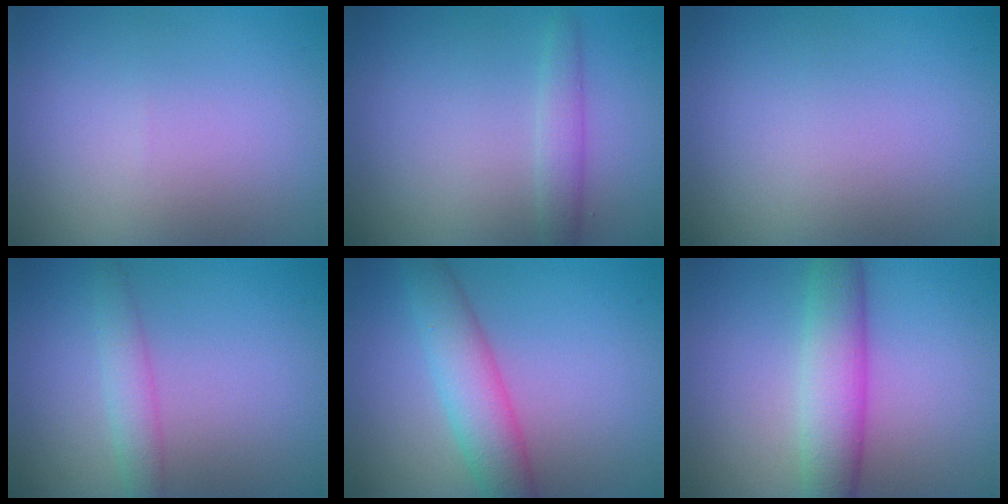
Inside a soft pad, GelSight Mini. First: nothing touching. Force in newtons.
{"total": 1.9, "press": 1.8, "slide": 0.1}
{"total": 0.0}
{"total": 2.3, "press": 2.3, "slide": 0.0}
{"total": 4.9, "press": 4.9, "slide": 0.2}
{"total": 5.5, "press": 5.5, "slide": 0.2}